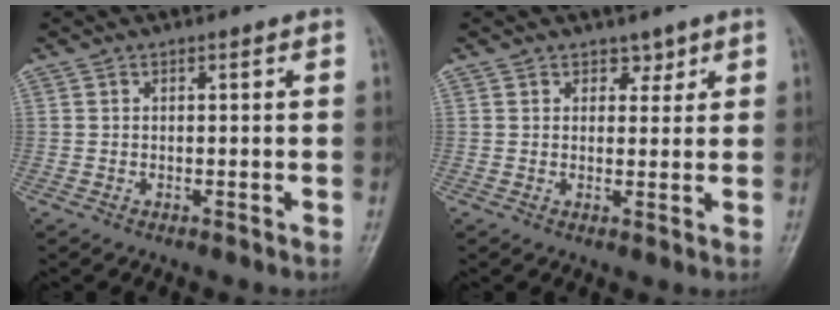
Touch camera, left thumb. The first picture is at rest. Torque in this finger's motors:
{"motor_torque": [-0.32, -0.30, -0.19, -0.21, 0.02]}